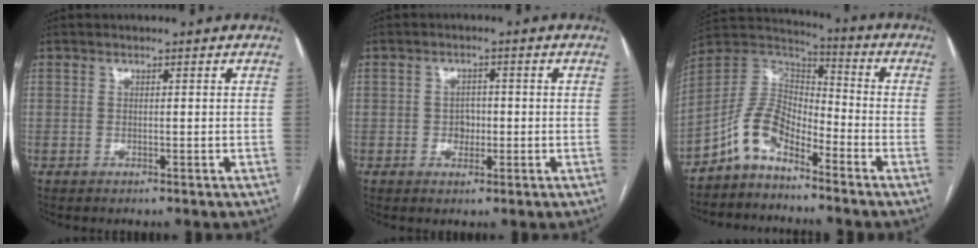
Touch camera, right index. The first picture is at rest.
{"total": 2.5, "force": [-0.4, 1.9, 1.5], "torque": [-0.018, 0.006, -0.003]}
{"total": 8.9, "force": [-6.0, 3.9, 5.3], "torque": [-0.116, 0.027, -0.124]}